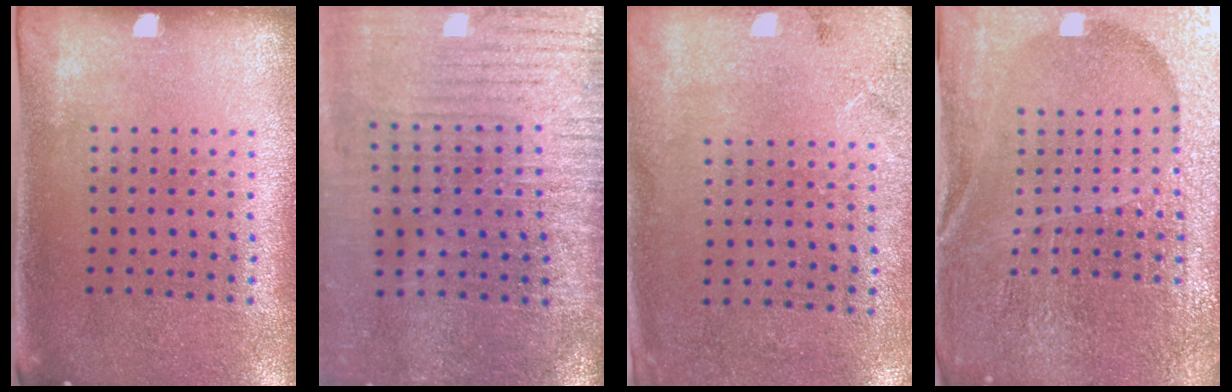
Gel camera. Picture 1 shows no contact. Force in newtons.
{"total": 4.2, "press": 3.6, "slide": 2.2}
{"total": 2.7, "press": 2.2, "slide": 1.7}
{"total": 6.2, "press": 5.5, "slide": 2.9}